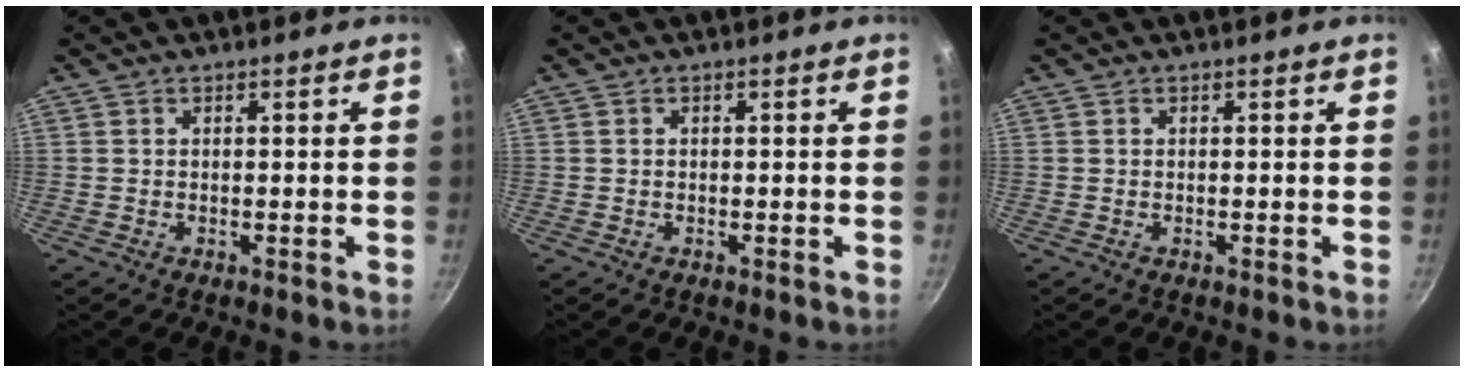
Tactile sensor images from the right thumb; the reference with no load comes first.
{"total": 0.0}
{"total": 0.0}